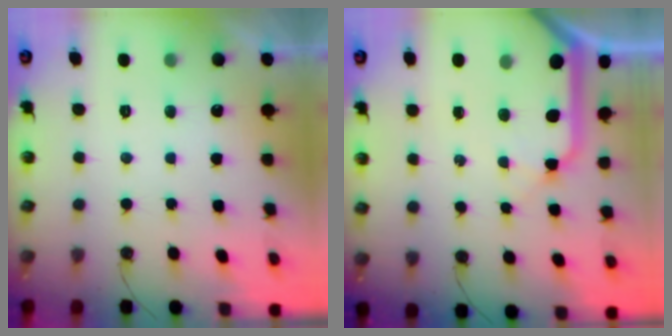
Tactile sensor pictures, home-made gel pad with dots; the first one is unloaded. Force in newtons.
{"total": 13.6, "press": 13.5, "slide": 1.7}